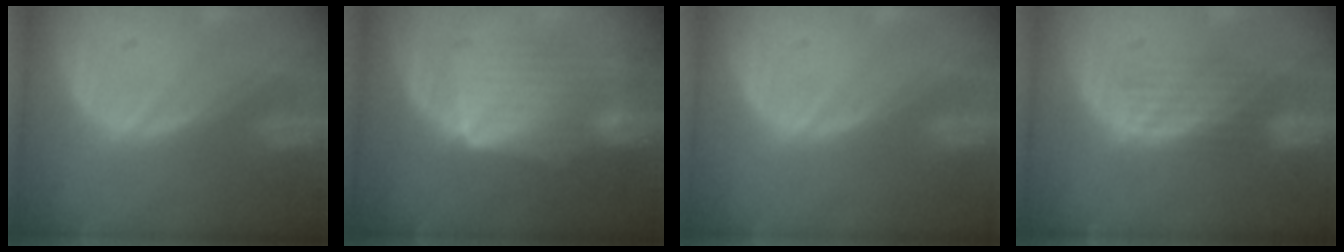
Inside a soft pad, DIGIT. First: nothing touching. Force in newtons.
{"total": 7.9, "press": 7.9, "slide": 0.9}
{"total": 0.0}
{"total": 4.6, "press": 3.8, "slide": 2.6}